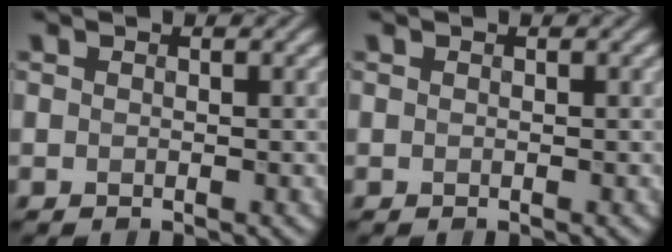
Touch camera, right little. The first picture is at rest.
{"total": 0.0}